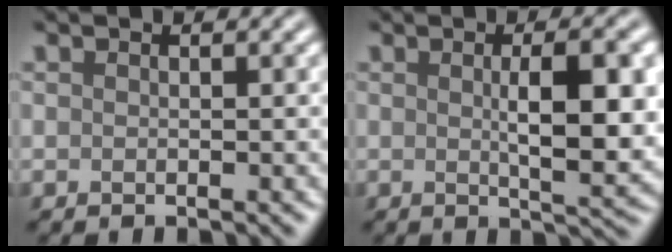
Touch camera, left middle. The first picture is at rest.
{"total": 6.8, "force": [0.5, 1.8, 6.5], "torque": [-0.092, 0.000, 0.012]}